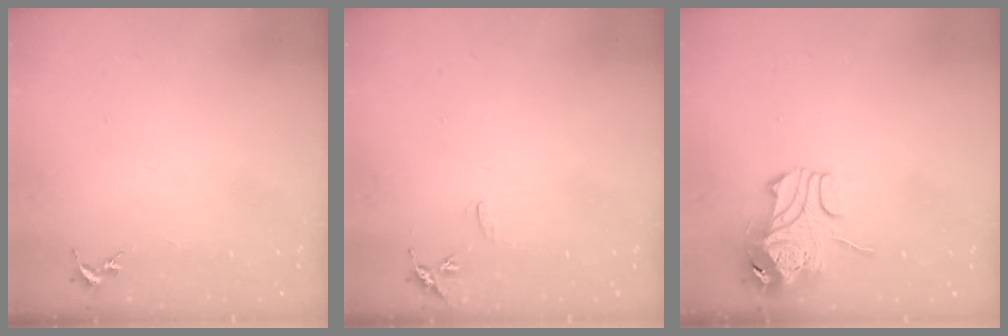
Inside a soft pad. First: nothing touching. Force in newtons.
{"total": 6.4, "press": 6.4, "slide": 0.5}
{"total": 9.8, "press": 9.6, "slide": 1.5}